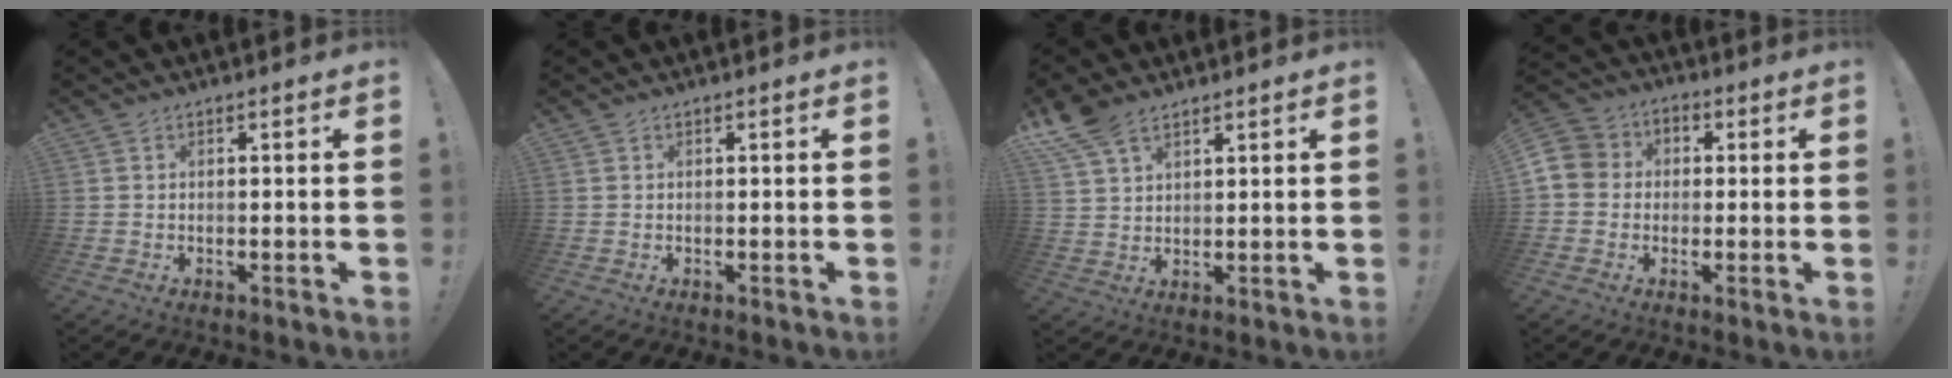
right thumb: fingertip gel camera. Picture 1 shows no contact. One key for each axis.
{"total": 0.0}
{"total": 7.7, "fx": 5.6, "fy": 3.4, "fz": 4.0, "tx": -0.075, "ty": -0.023, "tz": 0.110}
{"total": 7.2, "fx": -1.3, "fy": 6.6, "fz": 2.4, "tx": -0.048, "ty": 0.024, "tz": -0.022}